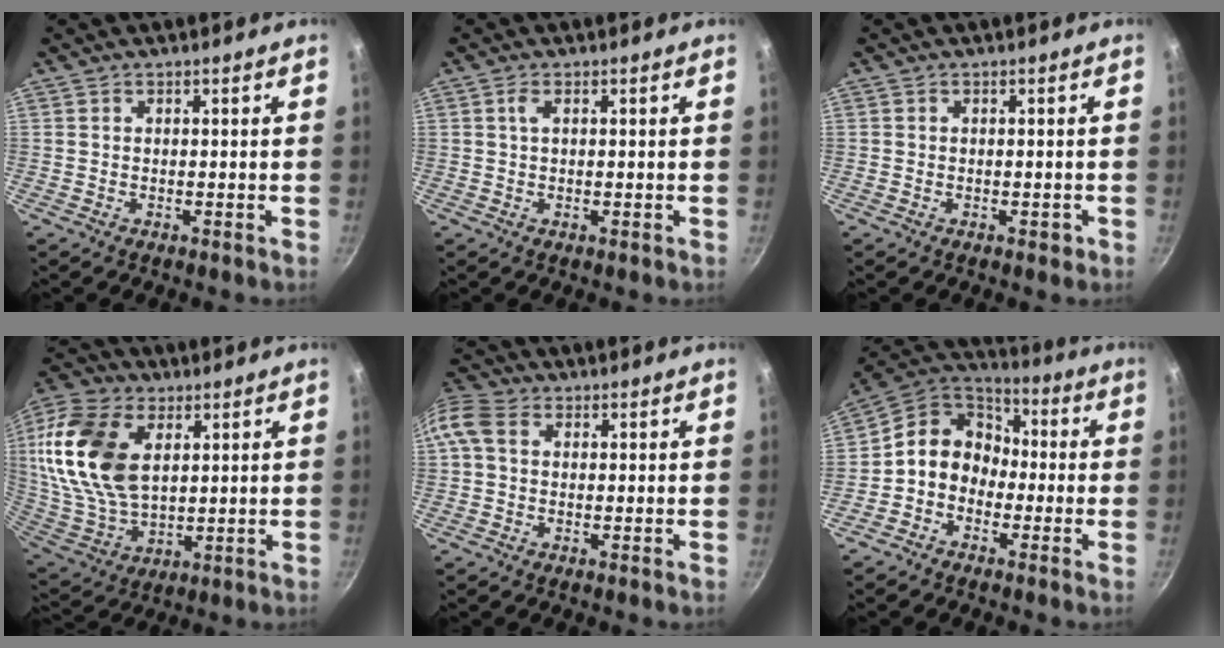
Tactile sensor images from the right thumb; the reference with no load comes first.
{"total": 1.6, "force": [0.4, 0.5, 1.4], "torque": [-0.029, 0.002, 0.004]}
{"total": 1.3, "force": [-0.5, 0.9, 0.8], "torque": [-0.007, 0.005, -0.007]}
{"total": 21.0, "force": [5.6, 13.0, 15.5], "torque": [-0.302, -0.018, 0.112]}
{"total": 8.4, "force": [1.6, 6.2, 5.5], "torque": [-0.123, 0.029, 0.017]}
{"total": 11.0, "force": [-1.9, 9.3, 5.6], "torque": [-0.055, 0.044, -0.061]}